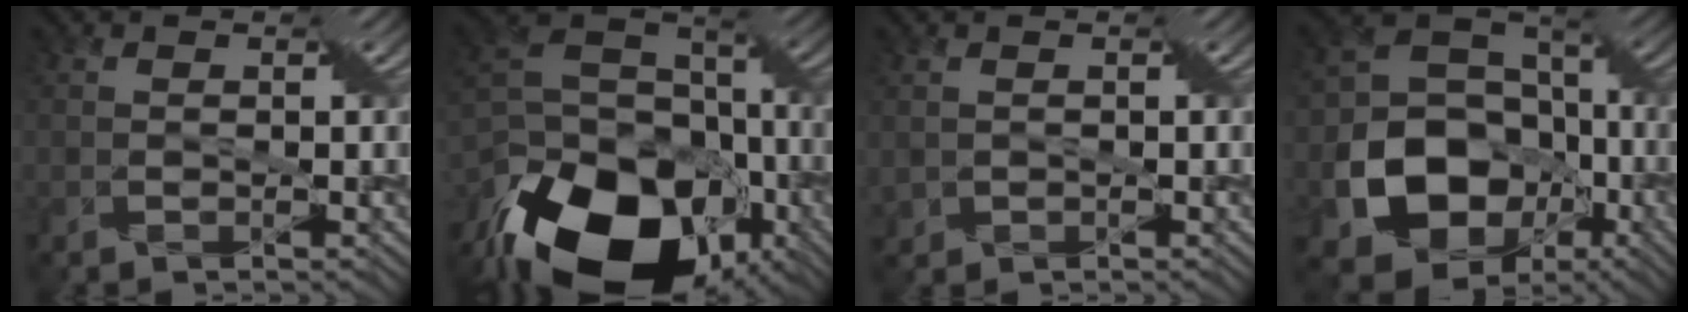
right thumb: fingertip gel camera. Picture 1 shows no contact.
{"total": 20.6, "force": [-11.7, 11.9, 12.1], "torque": [-0.279, -0.042, -0.179]}
{"total": 1.8, "force": [-0.1, 1.7, 0.5], "torque": [-0.027, -0.009, -0.005]}
{"total": 16.5, "force": [-4.7, 13.1, 8.8], "torque": [-0.204, -0.045, -0.069]}